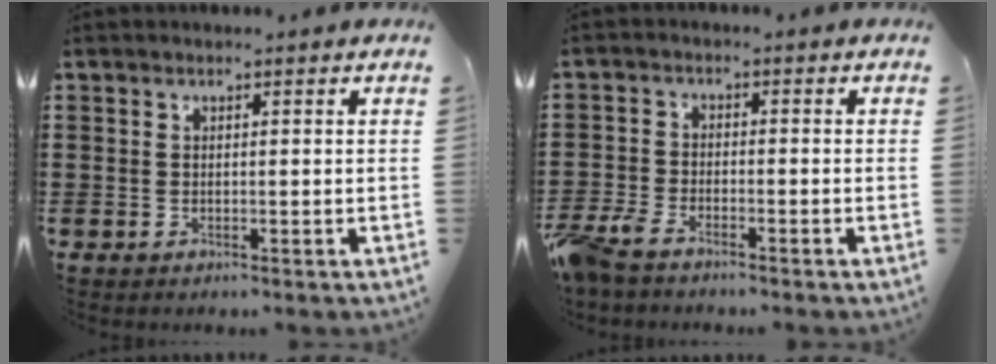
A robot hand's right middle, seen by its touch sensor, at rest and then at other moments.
{"total": 4.2, "force": [-3.7, 0.9, 1.8], "torque": [-0.064, -0.009, -0.083]}